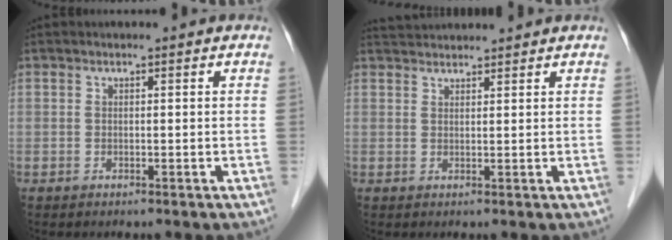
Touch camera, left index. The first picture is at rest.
{"total": 4.5, "force": [4.4, 0.4, 0.7], "torque": [-0.016, 0.038, 0.075]}